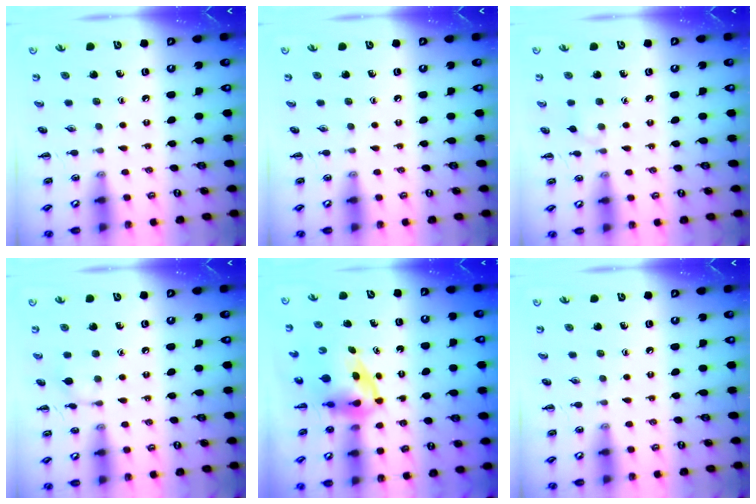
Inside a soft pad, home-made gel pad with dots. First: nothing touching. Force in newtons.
{"total": 0.0}
{"total": 3.7, "press": 3.4, "slide": 1.4}
{"total": 6.2, "press": 5.9, "slide": 1.8}
{"total": 4.3, "press": 4.2, "slide": 1.1}
{"total": 0.0}